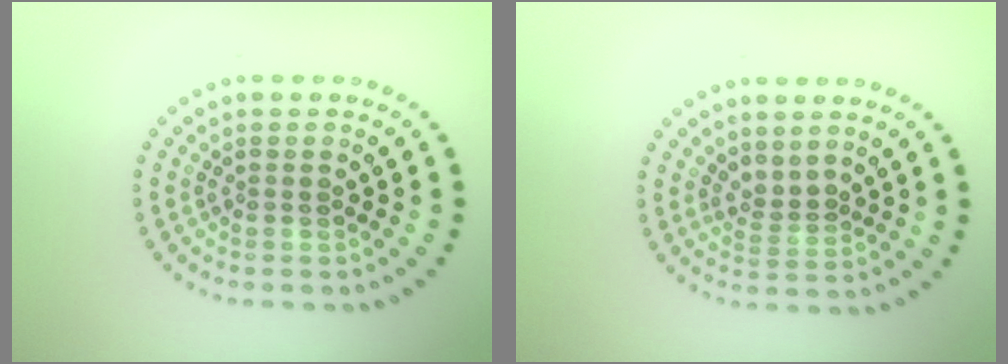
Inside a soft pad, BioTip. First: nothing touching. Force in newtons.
{"total": 1.5, "press": 1.0, "slide": 1.1}